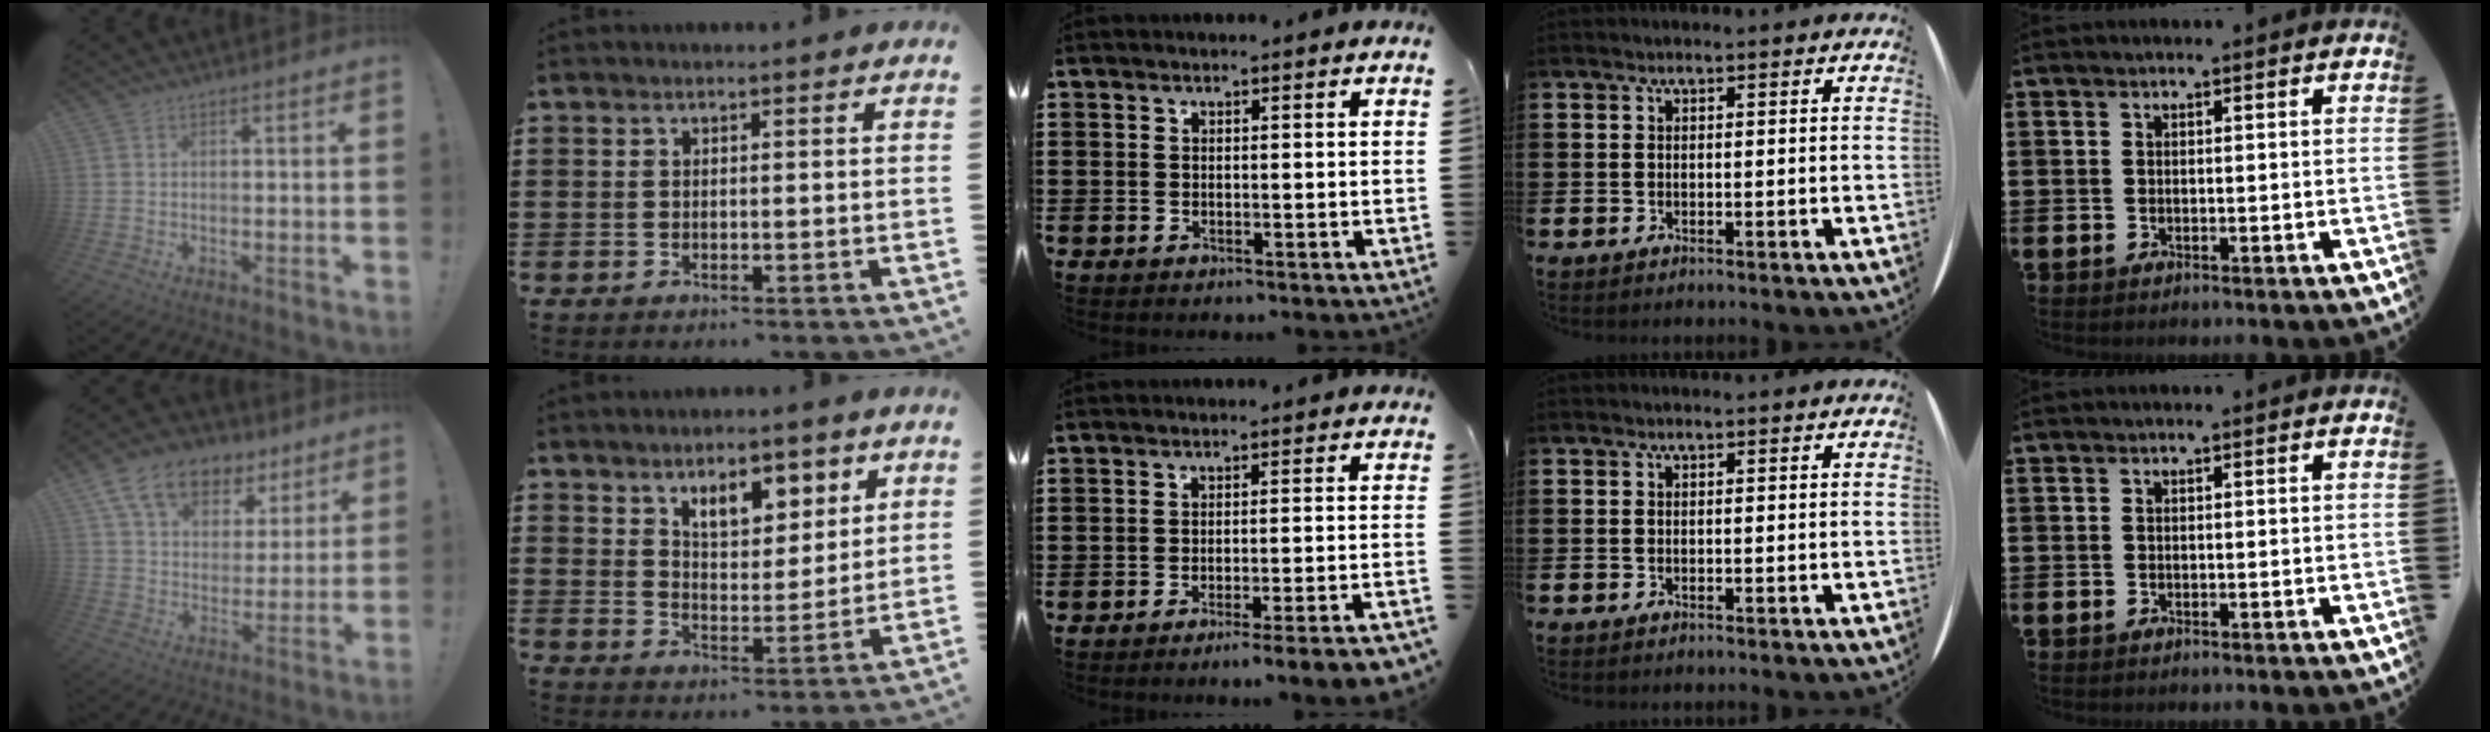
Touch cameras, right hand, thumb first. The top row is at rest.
{"thumb": {"total": 15.6, "force": [9.7, 9.8, 7.2], "torque": [-0.113, -0.054, 0.178]}, "index": {"total": 7.0, "force": [4.4, 3.5, 4.2], "torque": [-0.076, -0.004, 0.075]}, "middle": {"total": 3.5, "force": [-2.9, -0.8, 1.8], "torque": [-0.028, -0.012, -0.057]}}